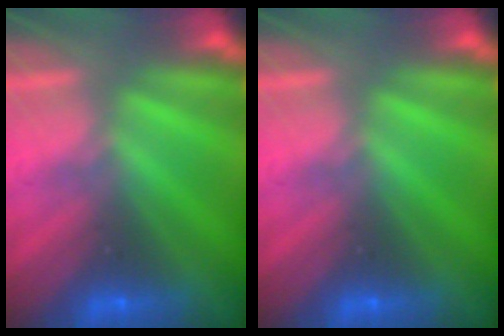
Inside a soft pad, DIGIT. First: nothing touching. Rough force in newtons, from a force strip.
{"total": 0.0}